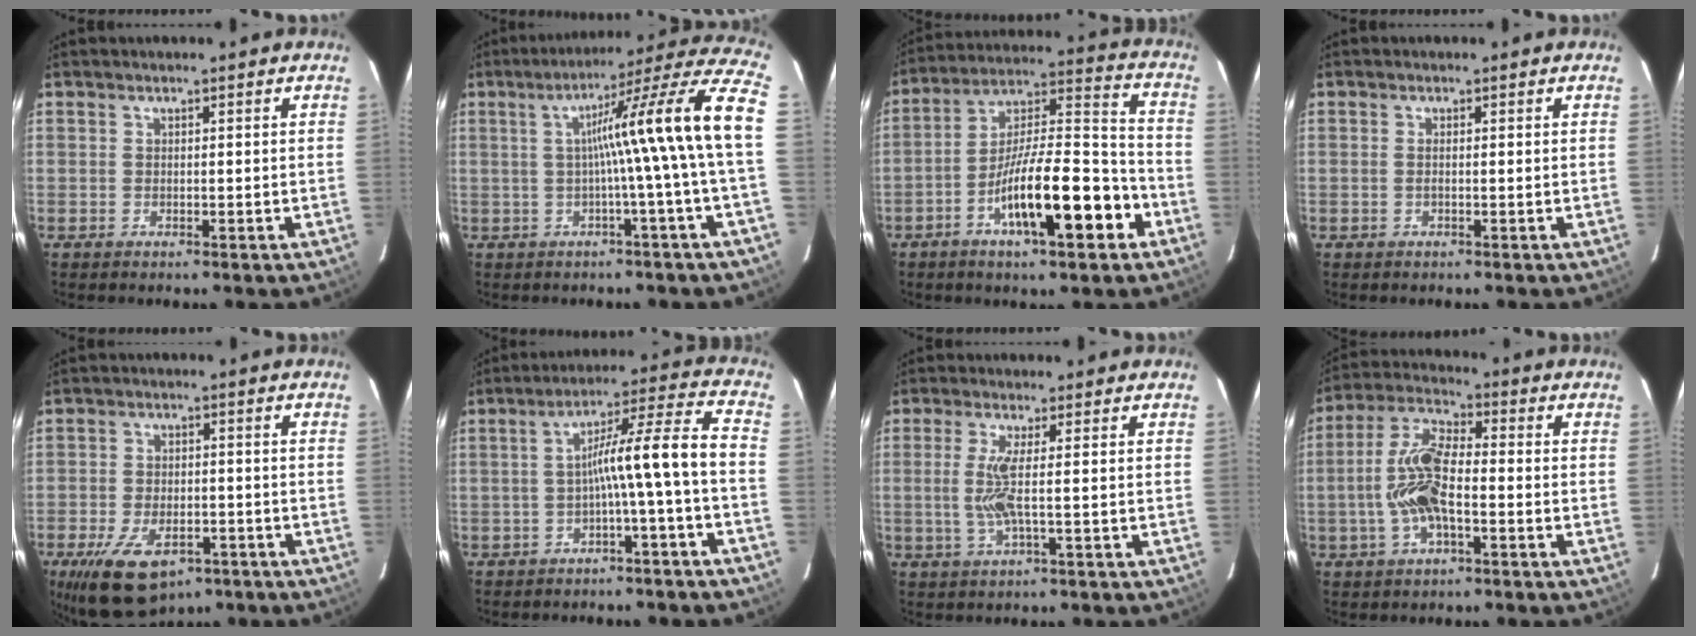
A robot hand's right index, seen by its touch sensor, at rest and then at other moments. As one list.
[{"total": 15.9, "force": [0.1, -2.3, 15.8], "torque": [-0.200, 0.025, -0.006]}, {"total": 16.9, "force": [-7.3, 3.2, 14.9], "torque": [-0.254, 0.007, -0.116]}, {"total": 0.7, "force": [-0.1, 0.0, 0.7], "torque": [-0.017, 0.000, -0.002]}, {"total": 11.8, "force": [-7.2, 5.7, 7.5], "torque": [-0.144, -0.010, -0.112]}, {"total": 9.3, "force": [-2.1, -1.3, 9.0], "torque": [-0.135, 0.035, -0.030]}, {"total": 4.5, "force": [0.0, 0.0, 4.5], "torque": [-0.099, -0.006, -0.001]}, {"total": 10.0, "force": [-2.0, 3.2, 9.3], "torque": [-0.205, 0.013, -0.039]}]